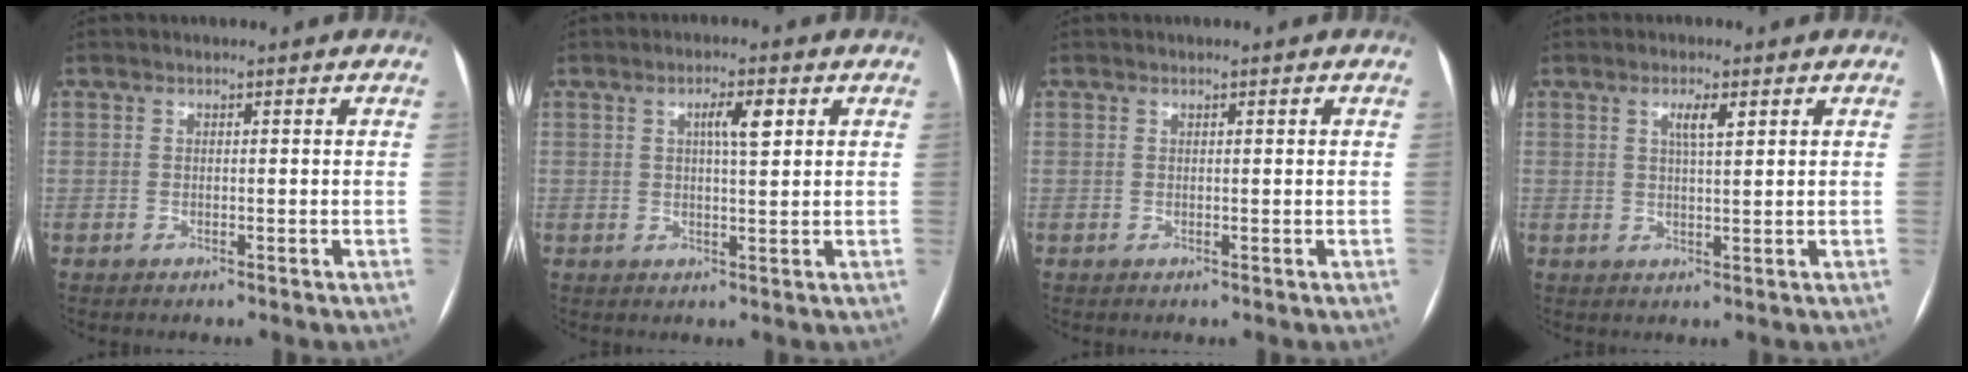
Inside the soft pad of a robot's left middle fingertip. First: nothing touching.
{"total": 3.8, "force": [1.4, 0.6, 3.5], "torque": [-0.058, 0.004, 0.022]}
{"total": 0.0}
{"total": 2.8, "force": [1.3, 0.3, 2.5], "torque": [-0.044, 0.001, 0.021]}